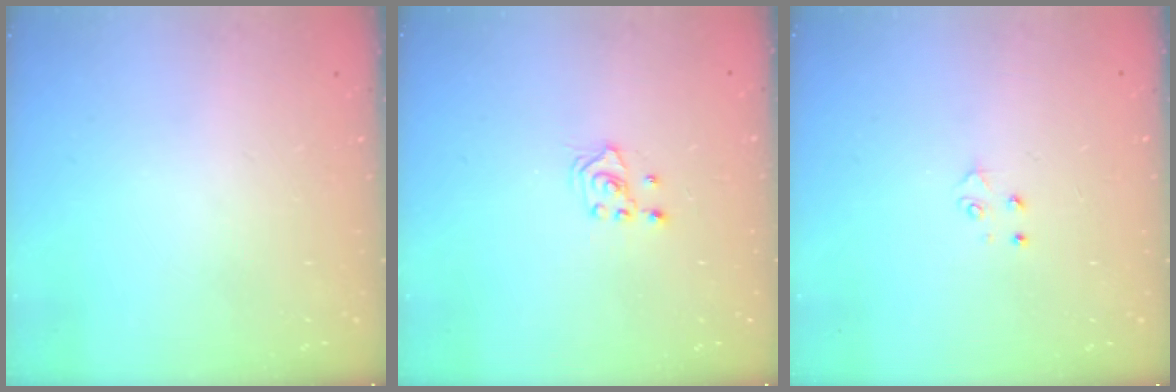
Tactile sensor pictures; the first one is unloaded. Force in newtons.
{"total": 1.8, "press": 1.8, "slide": 0.2}
{"total": 3.6, "press": 3.5, "slide": 0.4}